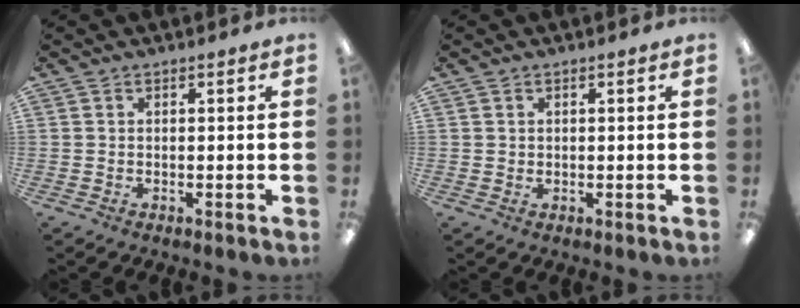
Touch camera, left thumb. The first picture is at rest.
{"total": 0.7, "force": [0.4, 0.6, 0.1], "torque": [-0.003, 0.003, 0.007]}